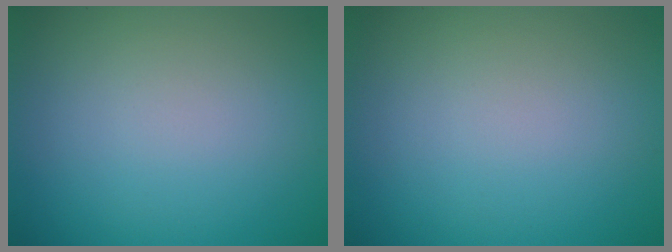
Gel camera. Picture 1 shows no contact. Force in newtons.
{"total": 0.0}